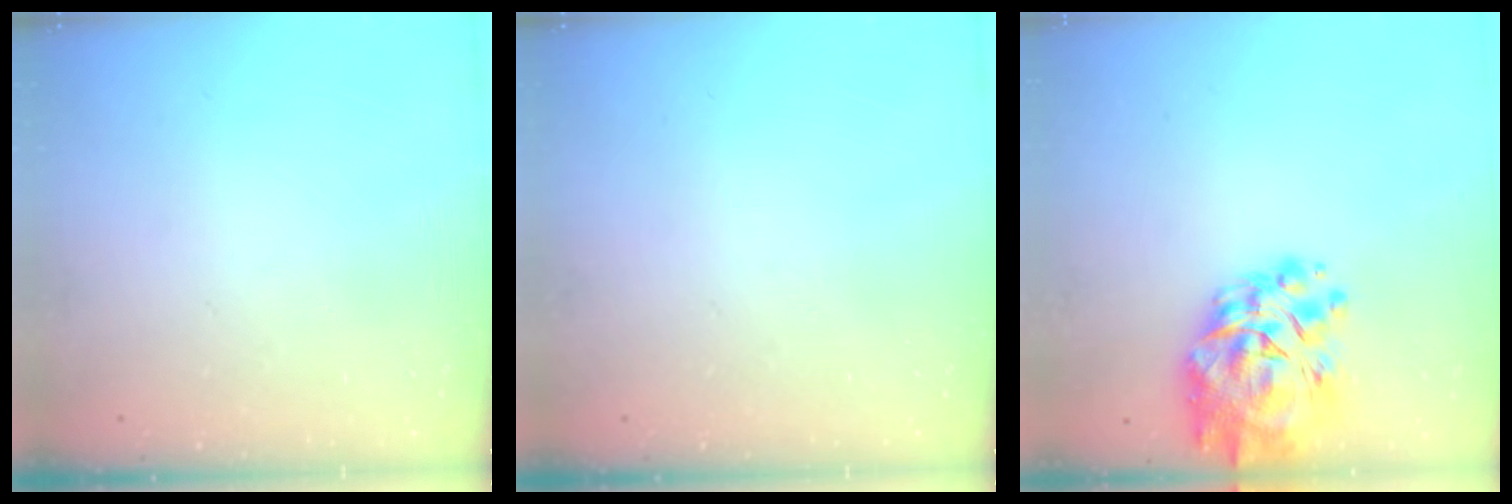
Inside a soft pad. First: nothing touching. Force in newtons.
{"total": 0.0}
{"total": 14.4, "press": 13.6, "slide": 4.9}